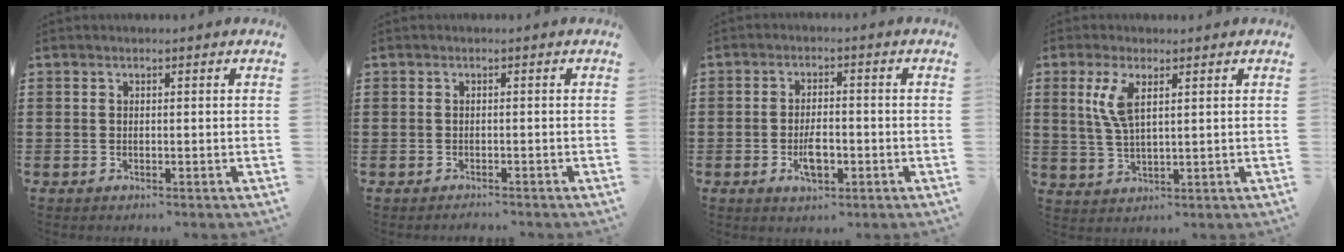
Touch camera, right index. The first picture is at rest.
{"total": 1.0, "force": [-1.0, 0.0, -0.2], "torque": [0.002, 0.002, -0.022]}
{"total": 5.3, "force": [-1.6, 2.4, 4.4], "torque": [-0.077, 0.008, -0.028]}
{"total": 5.1, "force": [1.7, 1.8, 4.4], "torque": [-0.102, 0.003, 0.026]}